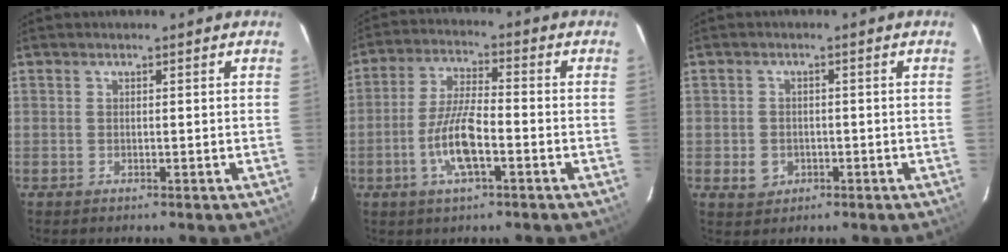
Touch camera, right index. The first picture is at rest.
{"total": 9.3, "force": [-3.5, 2.3, 8.3], "torque": [-0.169, 0.000, -0.067]}
{"total": 3.7, "force": [-1.1, 3.3, 1.3], "torque": [-0.031, 0.004, -0.007]}